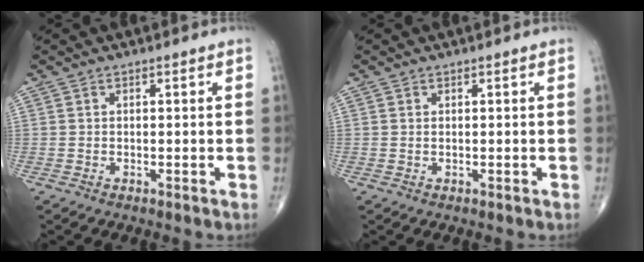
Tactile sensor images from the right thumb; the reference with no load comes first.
{"total": 0.0}